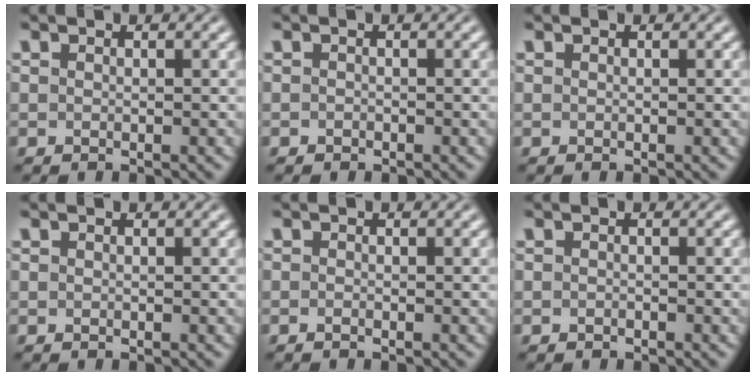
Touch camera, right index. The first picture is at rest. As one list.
[{"total": 0.6, "force": [-0.6, -0.2, -0.2], "torque": [0.004, -0.010, -0.005]}, {"total": 0.0}, {"total": 0.0}, {"total": 0.8, "force": [-0.5, -0.5, 0.1], "torque": [0.001, -0.002, -0.010]}, {"total": 0.6, "force": [-0.5, -0.3, -0.1], "torque": [0.000, -0.007, -0.004]}]